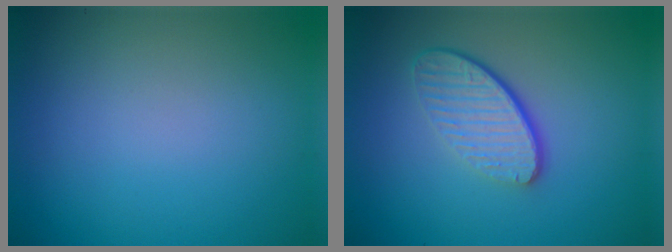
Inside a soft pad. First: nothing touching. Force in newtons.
{"total": 4.6, "press": 3.1, "slide": 3.3}